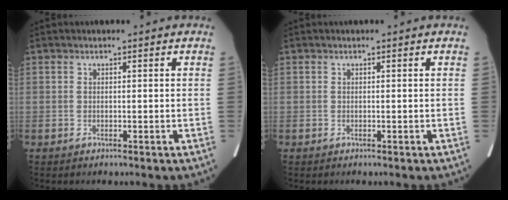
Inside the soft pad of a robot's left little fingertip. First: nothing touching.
{"total": 0.0}